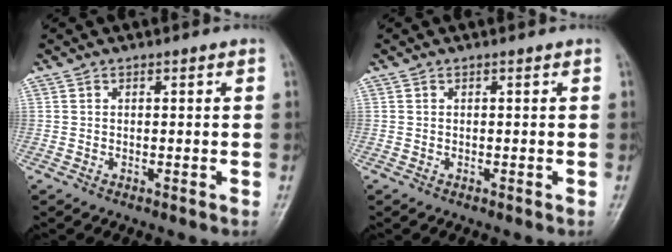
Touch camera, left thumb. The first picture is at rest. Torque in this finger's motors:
{"motor_torque": [0.02, 0.02, 0.00, 0.00, 0.00]}